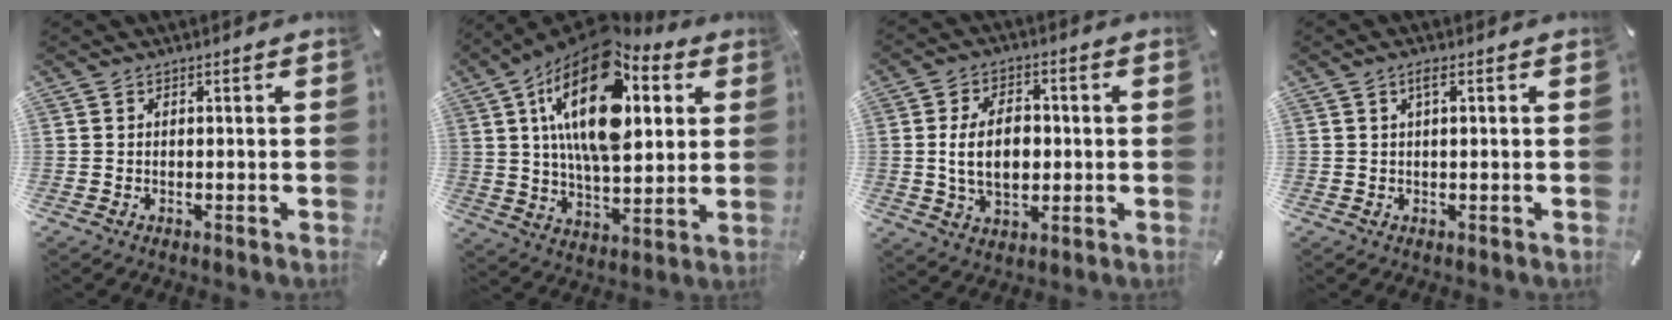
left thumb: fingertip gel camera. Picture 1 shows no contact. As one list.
[{"total": 23.6, "force": [8.7, 12.4, 18.1], "torque": [-0.322, -0.028, 0.140]}, {"total": 10.8, "force": [0.1, 7.1, 8.1], "torque": [-0.159, 0.005, -0.001]}, {"total": 2.2, "force": [0.7, 0.4, 2.1], "torque": [-0.044, 0.003, 0.011]}]